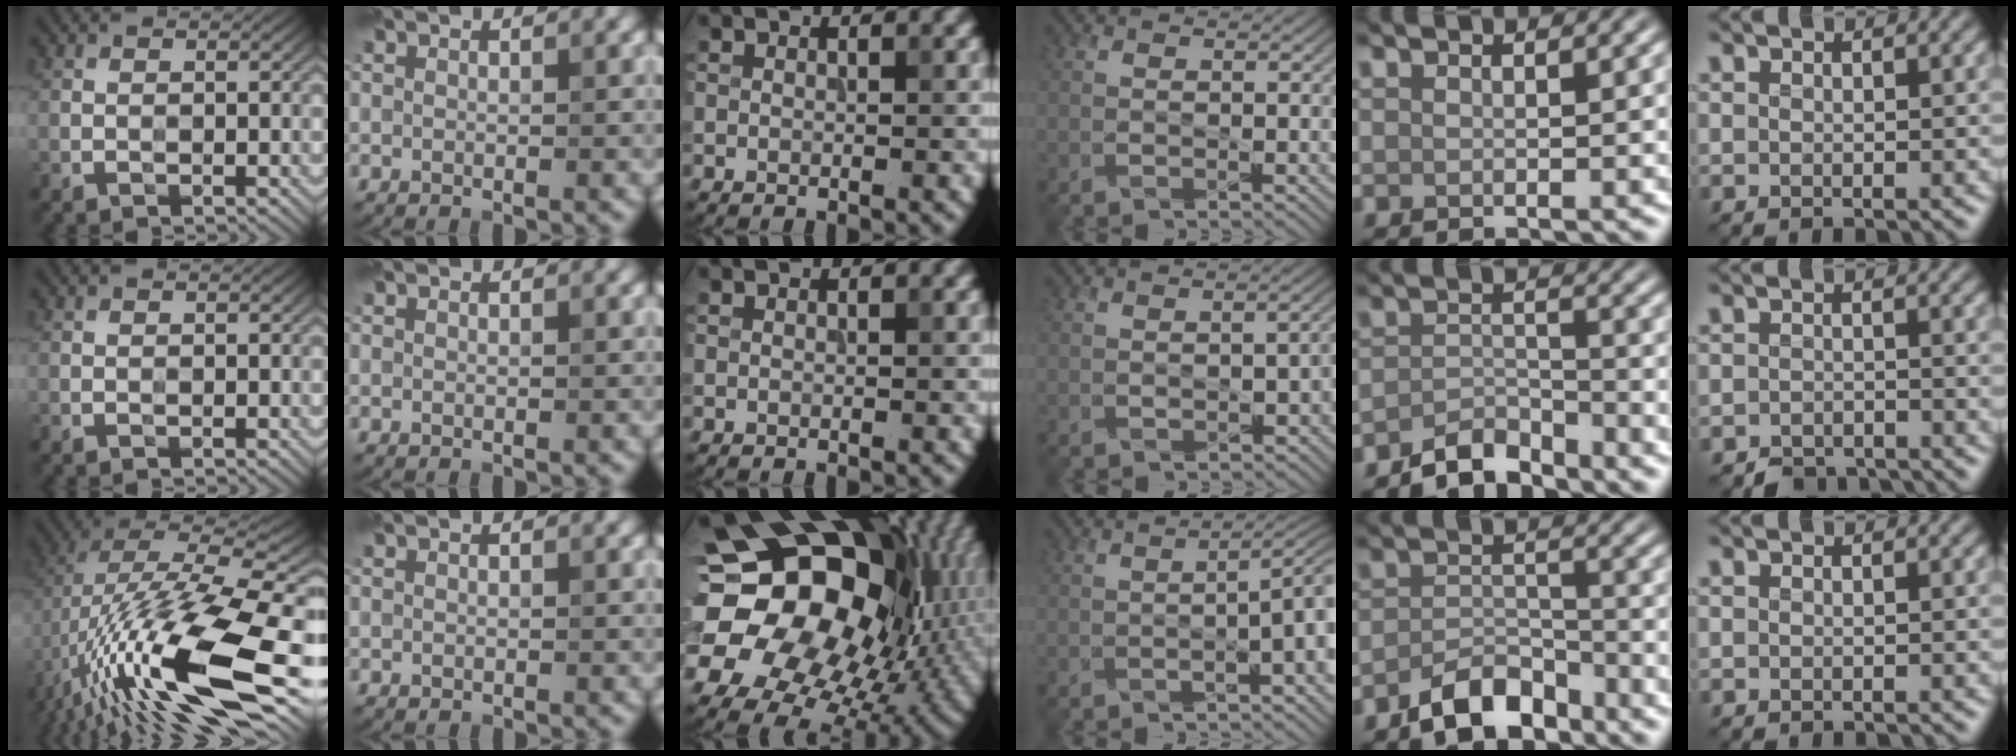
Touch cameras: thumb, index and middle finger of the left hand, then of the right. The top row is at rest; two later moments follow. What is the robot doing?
{"motion": "wipe", "object": "bowl"}